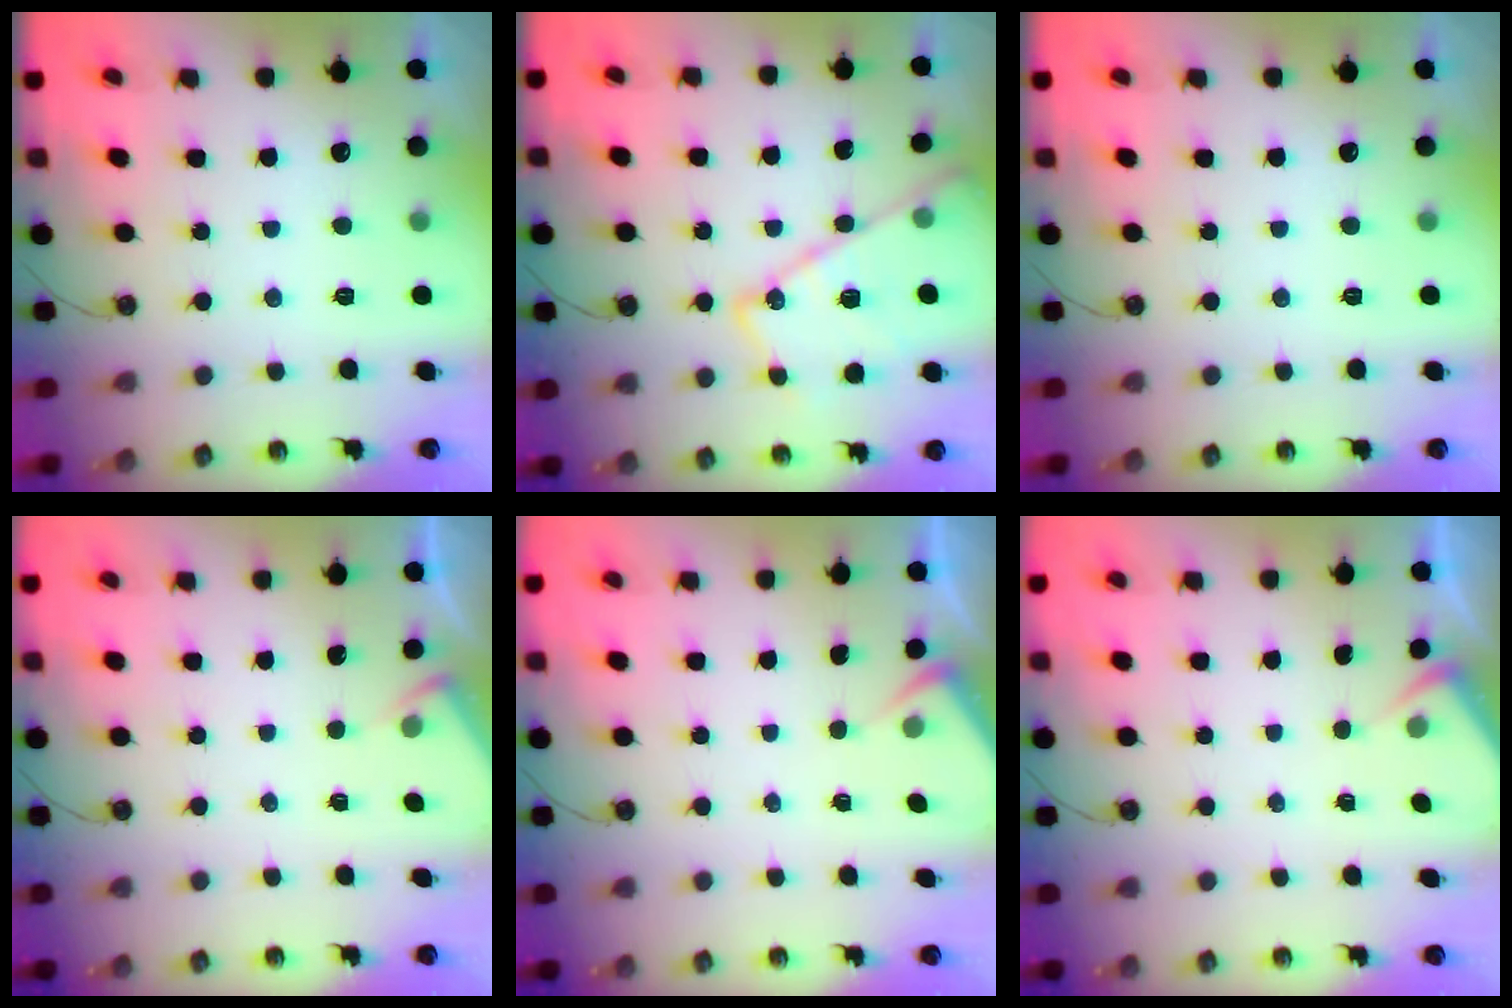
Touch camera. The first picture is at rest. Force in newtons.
{"total": 18.1, "press": 18.1, "slide": 1.0}
{"total": 0.0}
{"total": 2.7, "press": 2.6, "slide": 0.5}
{"total": 2.8, "press": 2.7, "slide": 0.4}
{"total": 2.8, "press": 2.7, "slide": 0.4}